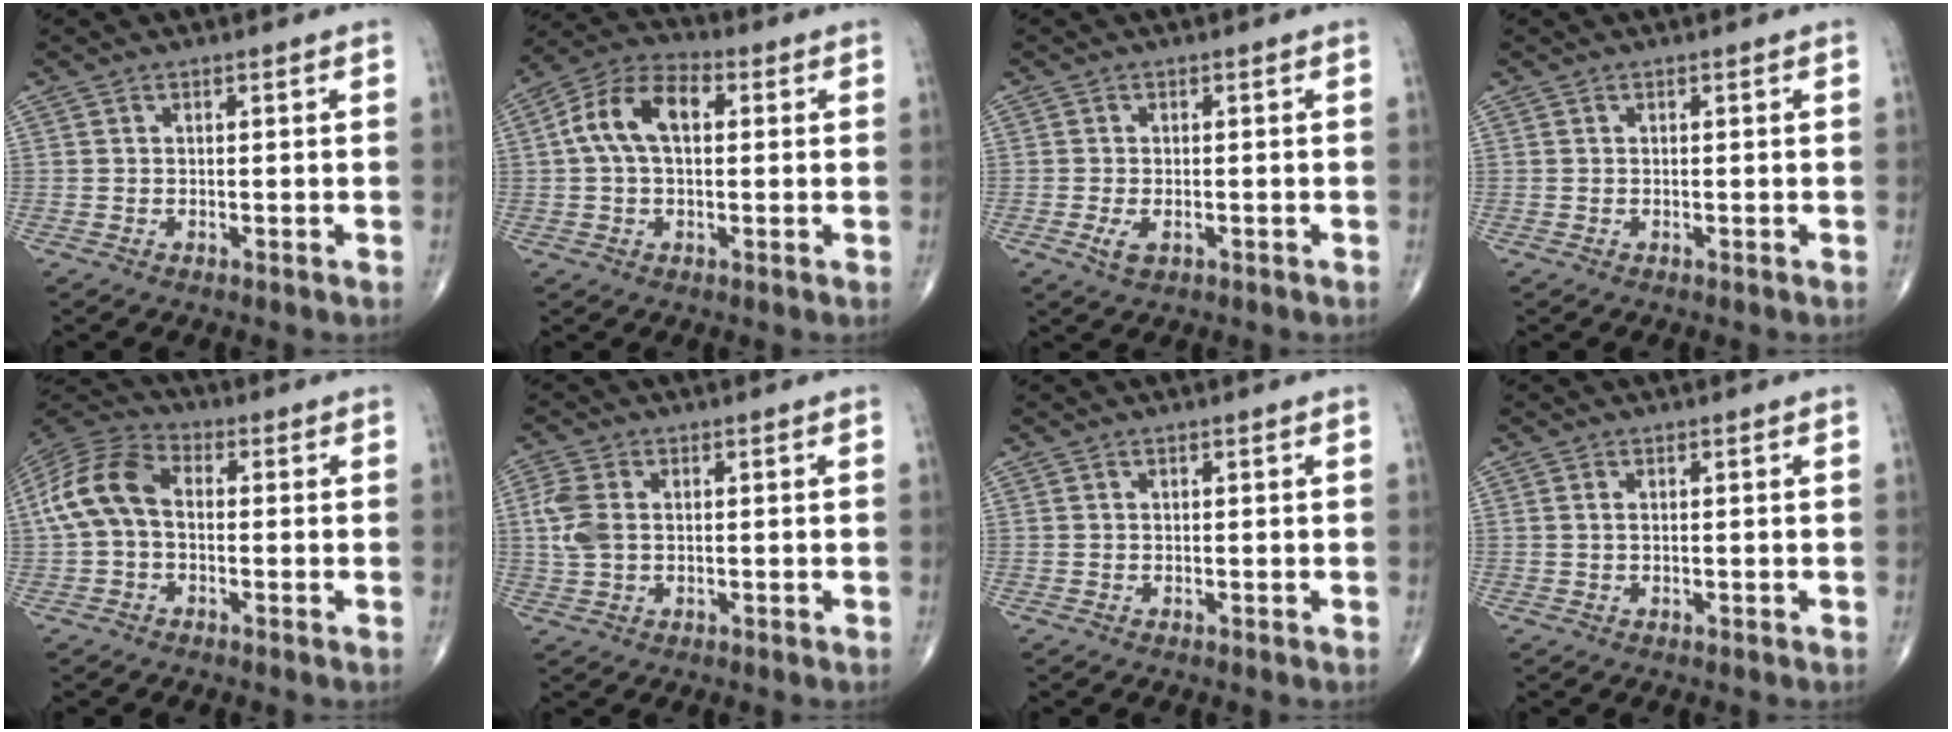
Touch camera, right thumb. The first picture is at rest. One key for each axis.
{"total": 10.9, "fx": 1.7, "fy": 6.3, "fz": 8.8, "tx": -0.168, "ty": 0.033, "tz": 0.023}
{"total": 2.8, "fx": -1.0, "fy": 1.5, "fz": 2.1, "tx": -0.043, "ty": -0.002, "tz": -0.015}
{"total": 0.0}
{"total": 11.1, "fx": 0.0, "fy": 7.2, "fz": 8.4, "tx": -0.170, "ty": 0.032, "tz": -0.012}
{"total": 5.3, "fx": 0.4, "fy": 3.4, "fz": 4.0, "tx": -0.108, "ty": 0.005, "tz": 0.008}
{"total": 0.0}
{"total": 0.6, "fx": 0.2, "fy": 0.3, "fz": 0.6, "tx": -0.014, "ty": 0.004, "tz": 0.004}